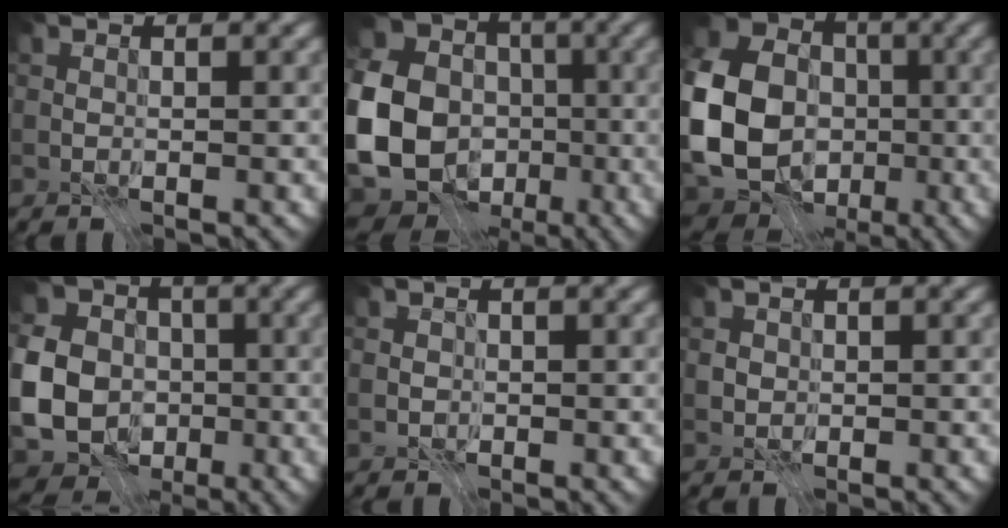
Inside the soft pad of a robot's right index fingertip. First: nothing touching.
{"total": 22.1, "force": [-4.3, 20.1, 8.1], "torque": [-0.197, -0.010, -0.109]}
{"total": 18.8, "force": [-2.8, 16.7, 8.1], "torque": [-0.206, -0.003, -0.076]}
{"total": 13.0, "force": [-2.9, 11.3, 5.7], "torque": [-0.152, -0.020, -0.071]}
{"total": 1.2, "force": [-0.2, 1.2, 0.2], "torque": [-0.004, -0.001, 0.001]}
{"total": 1.0, "force": [-0.2, 1.0, 0.1], "torque": [-0.004, -0.003, -0.006]}